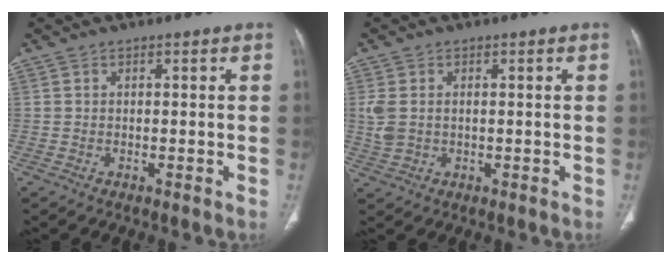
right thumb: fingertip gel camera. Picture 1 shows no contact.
{"total": 4.4, "force": [0.4, 3.0, 3.2], "torque": [-0.088, 0.006, 0.014]}